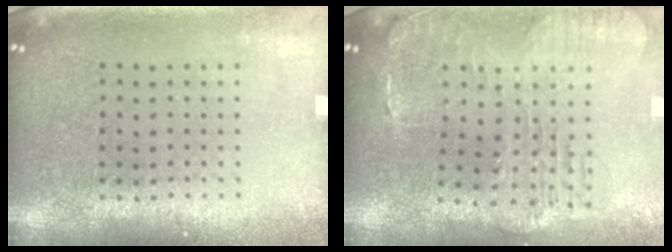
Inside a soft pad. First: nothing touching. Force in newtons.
{"total": 1.5, "press": 1.4, "slide": 0.4}